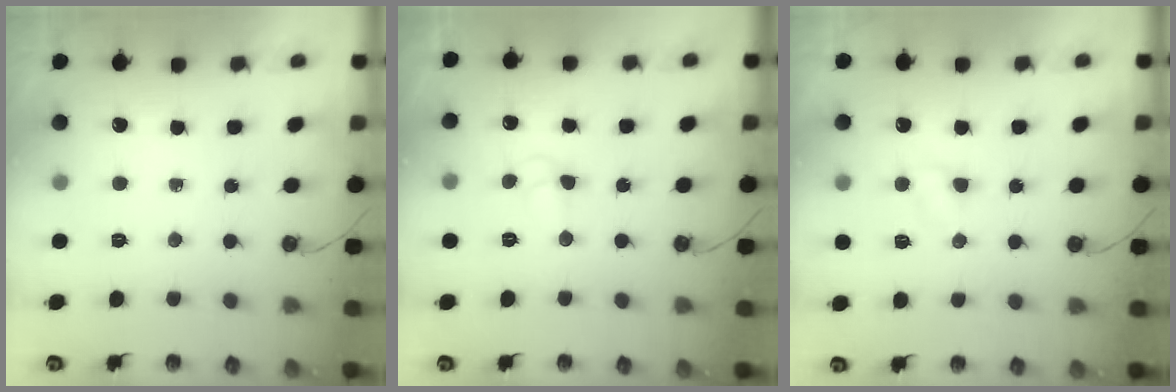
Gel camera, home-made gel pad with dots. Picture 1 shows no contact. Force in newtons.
{"total": 5.4, "press": 5.3, "slide": 0.8}
{"total": 2.9, "press": 2.8, "slide": 0.2}